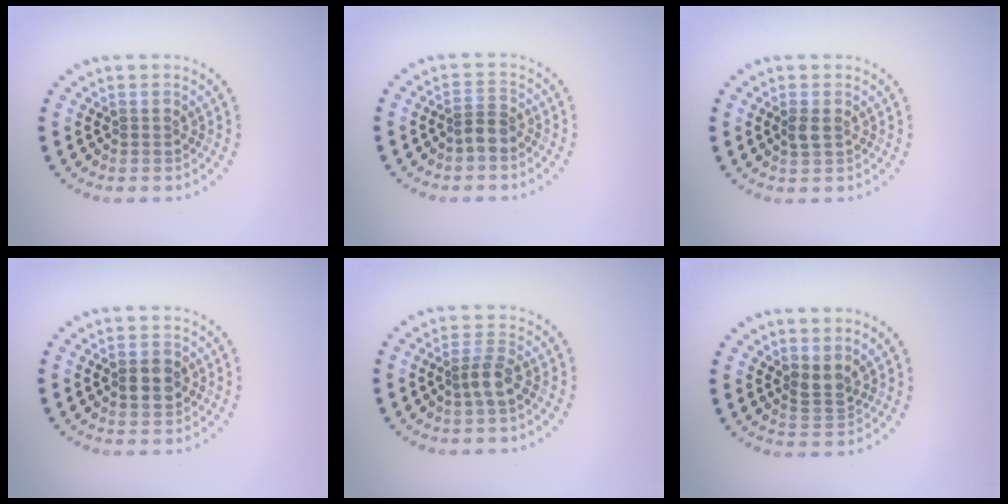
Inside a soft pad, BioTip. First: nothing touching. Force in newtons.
{"total": 1.9, "press": 1.5, "slide": 1.1}
{"total": 1.3, "press": 1.3, "slide": 0.2}
{"total": 3.0, "press": 3.0, "slide": 0.0}
{"total": 2.1, "press": 1.8, "slide": 1.1}
{"total": 1.9, "press": 1.6, "slide": 1.0}